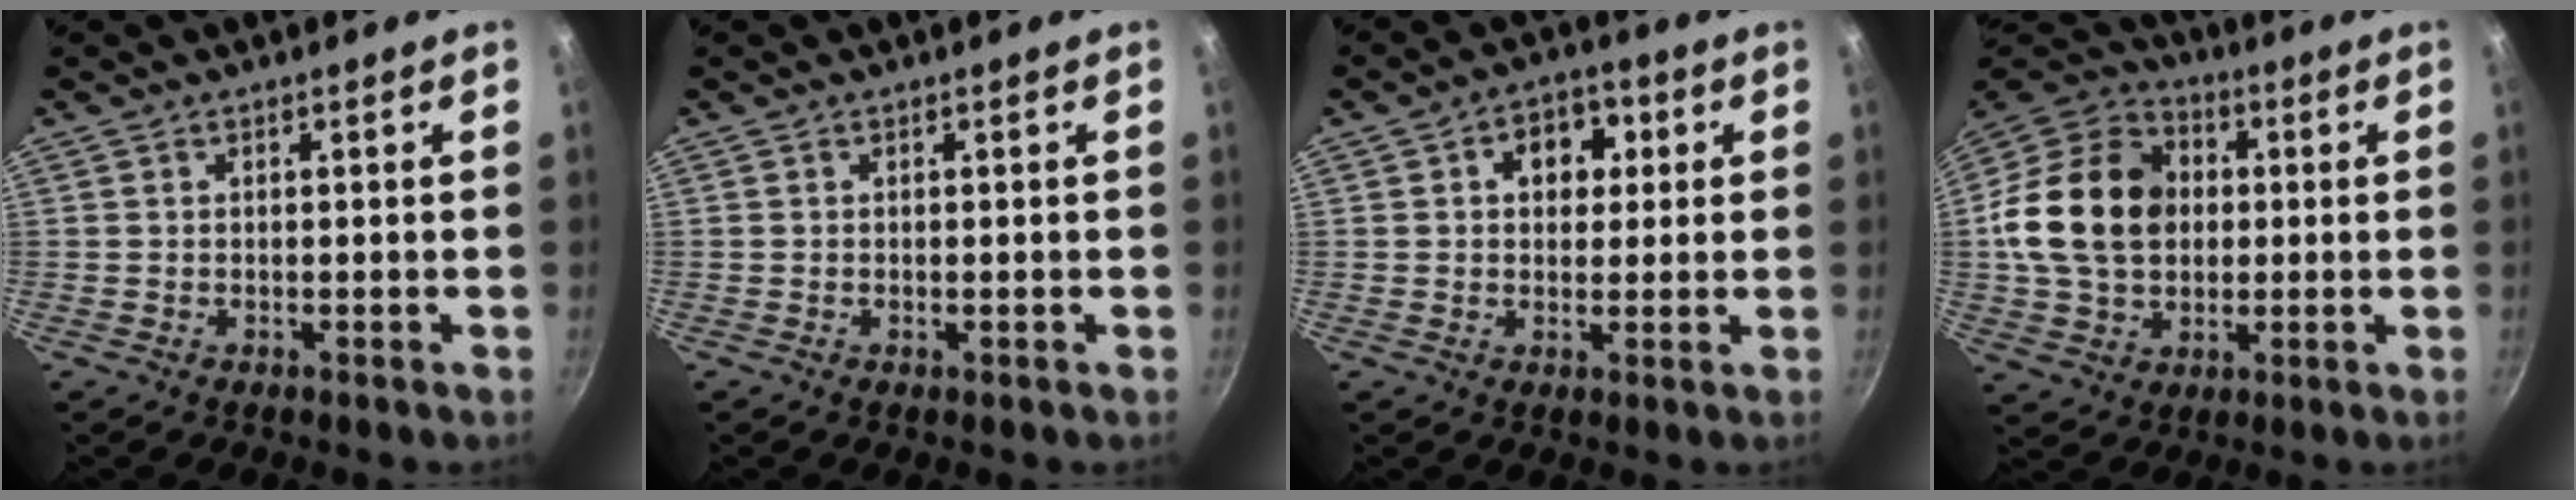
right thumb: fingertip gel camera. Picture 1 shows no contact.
{"total": 0.5, "force": [-0.1, 0.2, 0.5], "torque": [-0.007, 0.000, -0.001]}
{"total": 7.7, "force": [2.0, 5.7, 4.8], "torque": [-0.029, 0.008, 0.021]}
{"total": 19.6, "force": [1.5, 15.0, 12.5], "torque": [-0.203, 0.025, 0.017]}